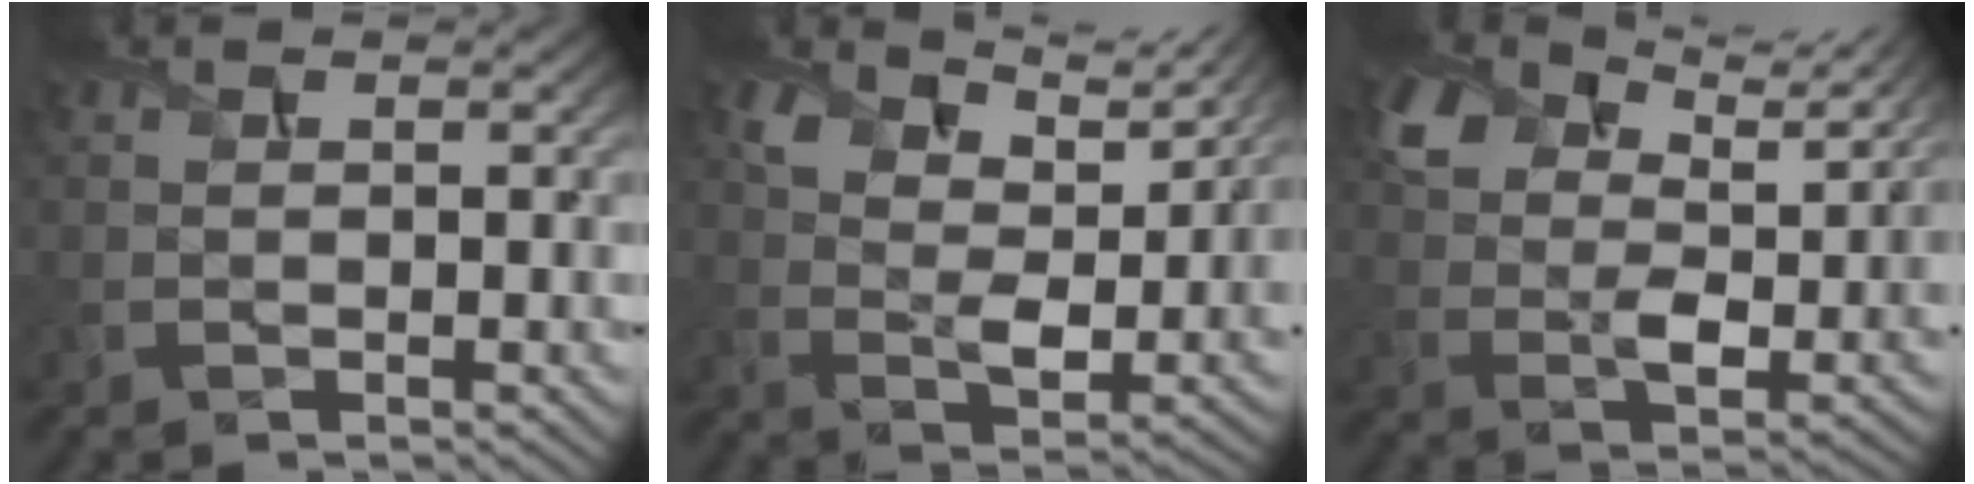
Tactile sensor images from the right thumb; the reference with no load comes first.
{"total": 9.8, "force": [7.0, 4.0, 5.5], "torque": [-0.125, -0.005, 0.132]}
{"total": 10.7, "force": [7.2, 5.3, 6.0], "torque": [-0.139, -0.003, 0.138]}